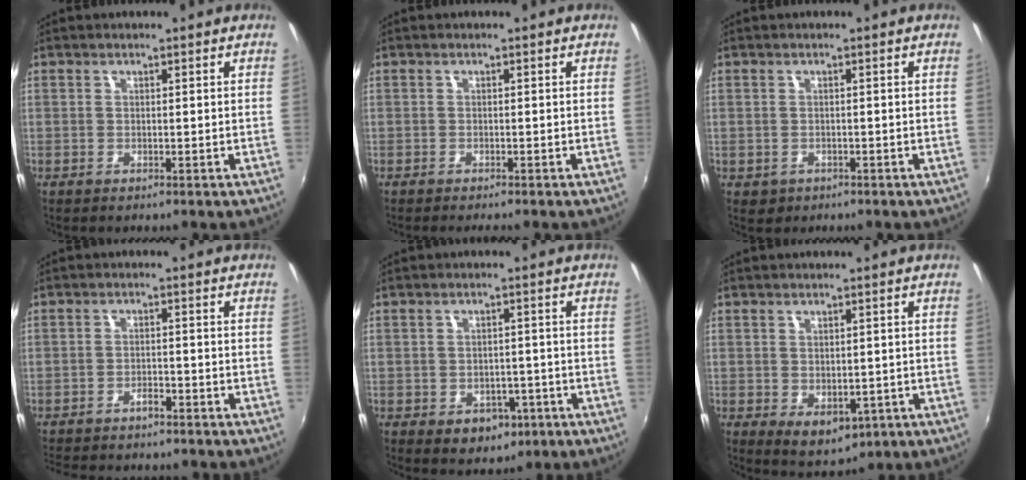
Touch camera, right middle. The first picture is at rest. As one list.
[{"total": 1.7, "force": [-1.6, 0.2, 0.7], "torque": [-0.019, -0.012, -0.026]}, {"total": 1.8, "force": [-0.2, 1.7, 0.7], "torque": [-0.018, -0.003, 0.001]}, {"total": 6.1, "force": [-5.5, 1.5, 2.2], "torque": [-0.062, -0.007, -0.085]}, {"total": 6.0, "force": [-2.4, 4.6, 3.0], "torque": [-0.062, -0.001, -0.019]}, {"total": 5.6, "force": [-1.0, 3.7, 4.0], "torque": [-0.061, -0.013, -0.005]}]